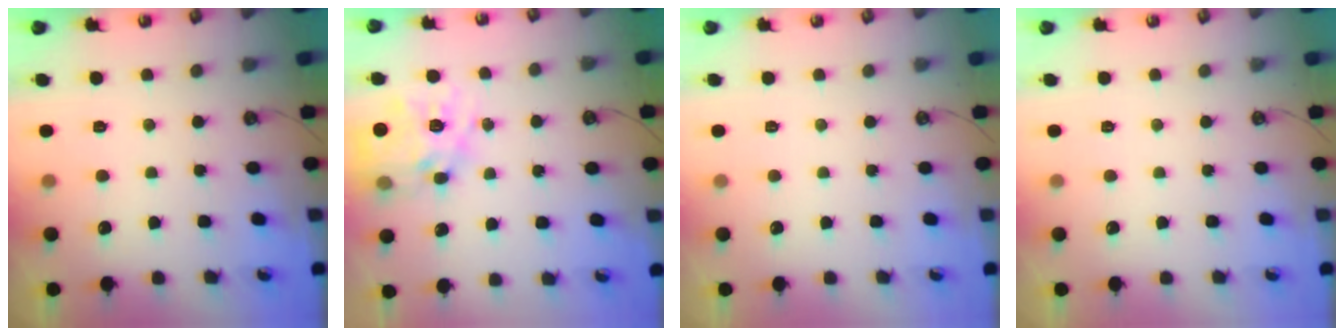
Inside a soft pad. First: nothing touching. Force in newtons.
{"total": 16.2, "press": 16.1, "slide": 1.4}
{"total": 0.0}
{"total": 0.0}